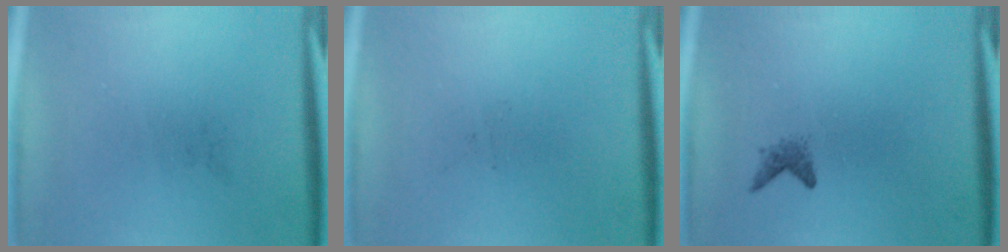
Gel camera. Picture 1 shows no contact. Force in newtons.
{"total": 0.0}
{"total": 1.2}